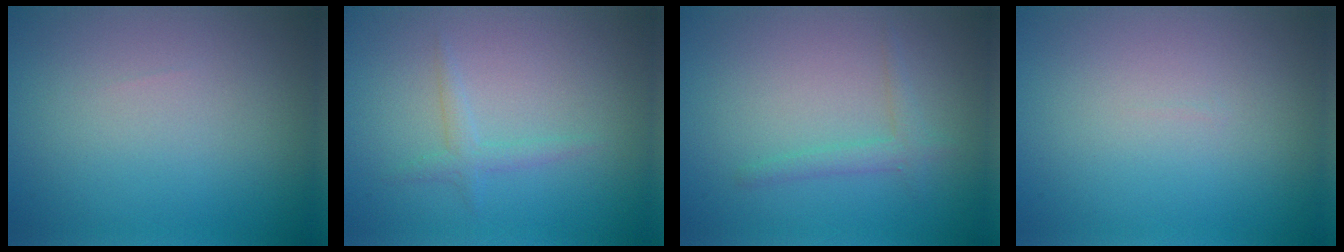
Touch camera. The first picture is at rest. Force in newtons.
{"total": 1.3, "press": 1.3, "slide": 0.1}
{"total": 1.5, "press": 1.5, "slide": 0.1}
{"total": 0.0}